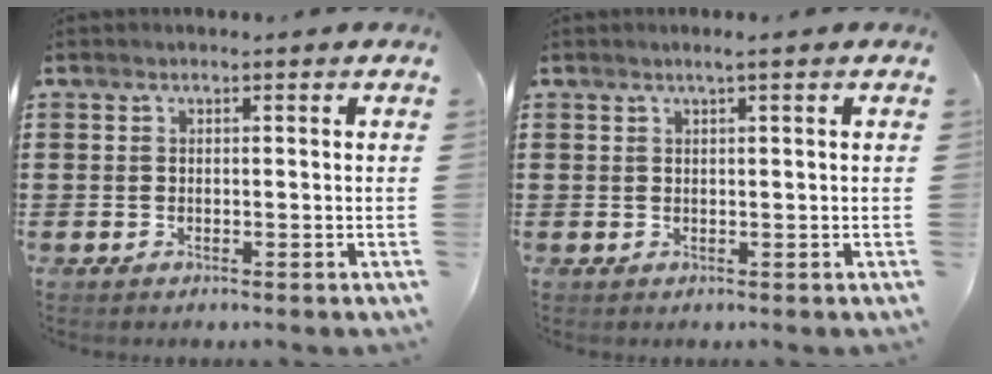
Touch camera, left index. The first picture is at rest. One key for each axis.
{"total": 0.9, "fx": 0.5, "fy": -0.1, "fz": 0.7, "tx": -0.013, "ty": 0.001, "tz": 0.008}